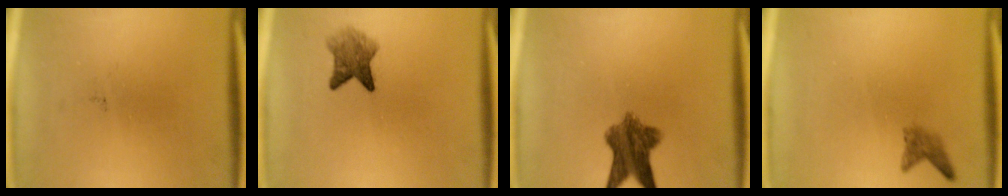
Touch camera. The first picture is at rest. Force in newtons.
{"total": 4.2}
{"total": 7.6}
{"total": 1.6}